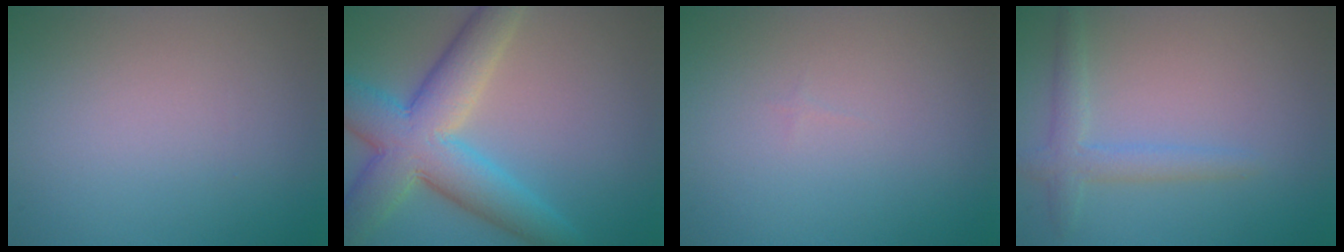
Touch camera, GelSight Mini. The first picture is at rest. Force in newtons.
{"total": 9.2, "press": 9.2, "slide": 0.4}
{"total": 0.0}
{"total": 2.4, "press": 2.4, "slide": 0.1}